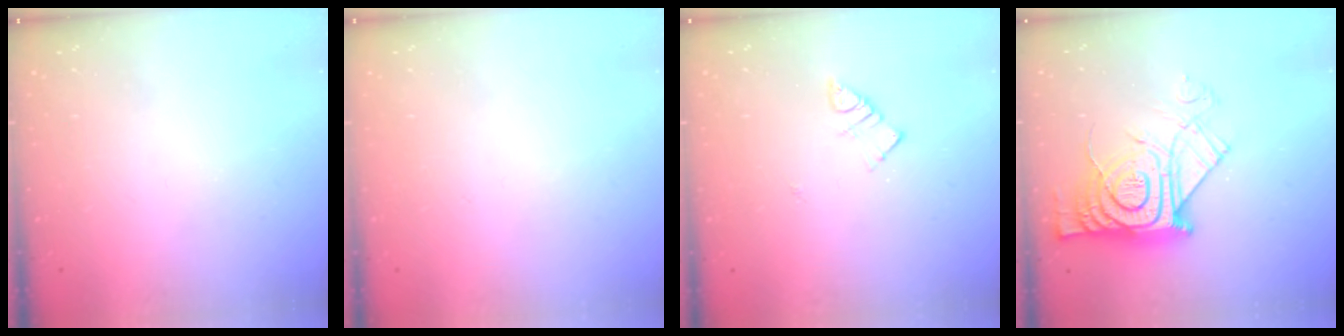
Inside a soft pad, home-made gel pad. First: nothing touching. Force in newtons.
{"total": 1.9, "press": 1.9, "slide": 0.1}
{"total": 4.1, "press": 4.0, "slide": 0.5}
{"total": 15.8, "press": 15.8, "slide": 1.2}